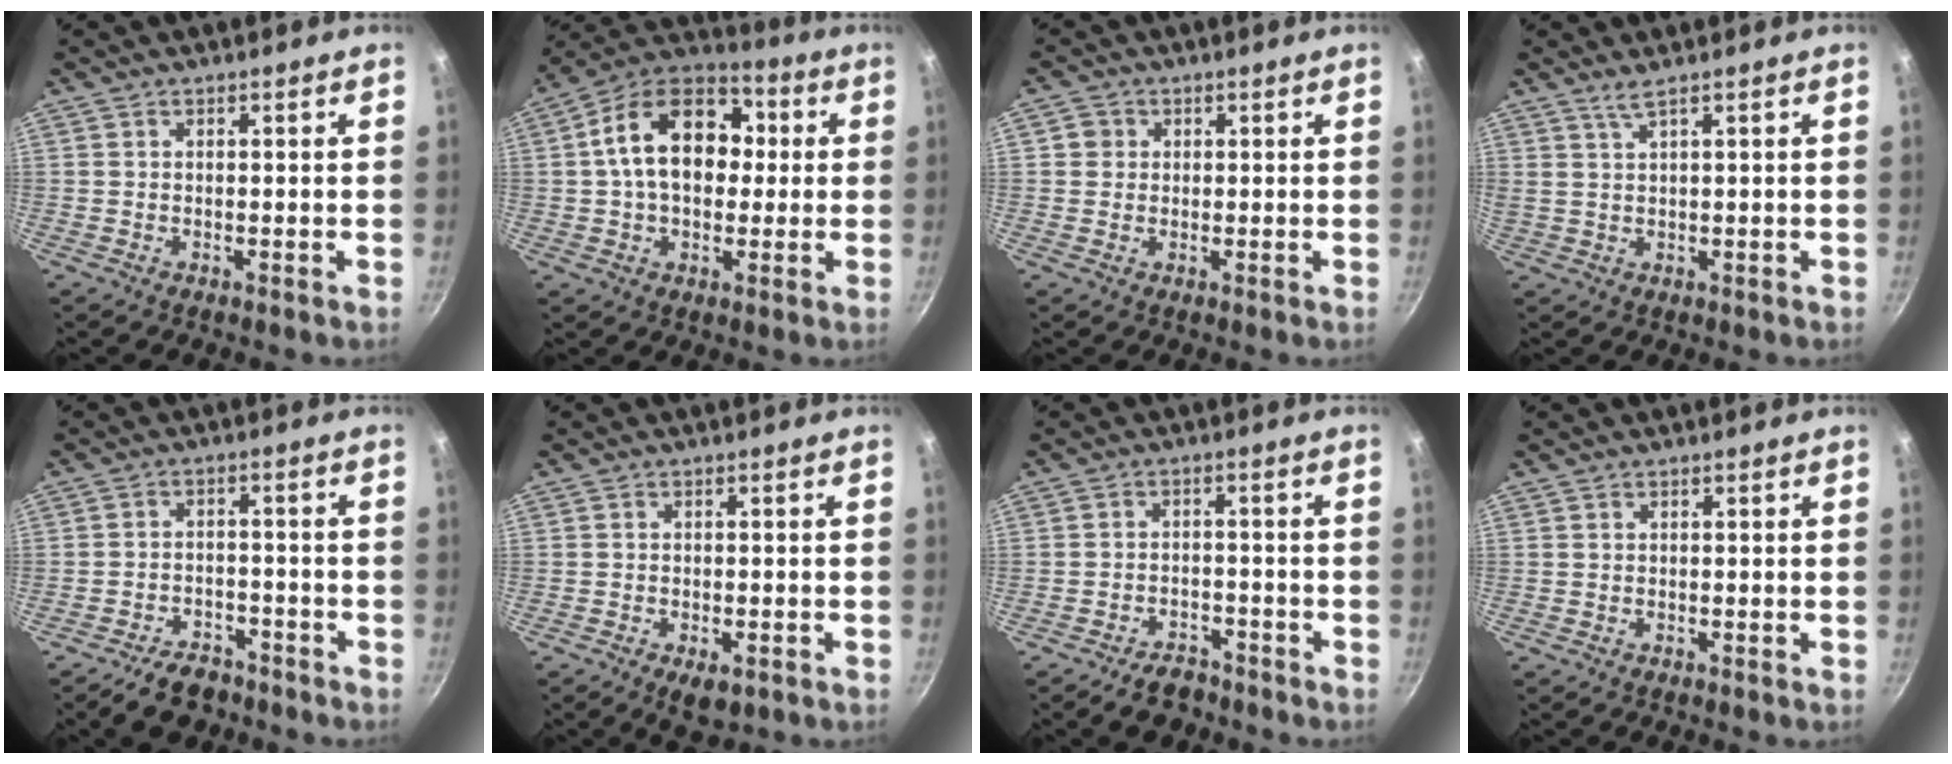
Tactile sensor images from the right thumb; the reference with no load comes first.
{"total": 17.6, "force": [2.0, 12.1, 12.6], "torque": [-0.172, 0.033, 0.012]}
{"total": 2.6, "force": [0.4, 2.5, 0.6], "torque": [0.005, 0.004, 0.000]}
{"total": 2.3, "force": [1.5, 0.0, 1.8], "torque": [-0.037, -0.007, 0.033]}
{"total": 7.0, "force": [-5.3, 3.7, 2.5], "torque": [-0.031, 0.046, -0.078]}
{"total": 4.5, "force": [-2.0, 2.3, 3.3], "torque": [-0.042, 0.004, -0.026]}
{"total": 5.2, "force": [-4.1, 2.8, 1.6], "torque": [-0.012, 0.038, -0.057]}
{"total": 0.0}